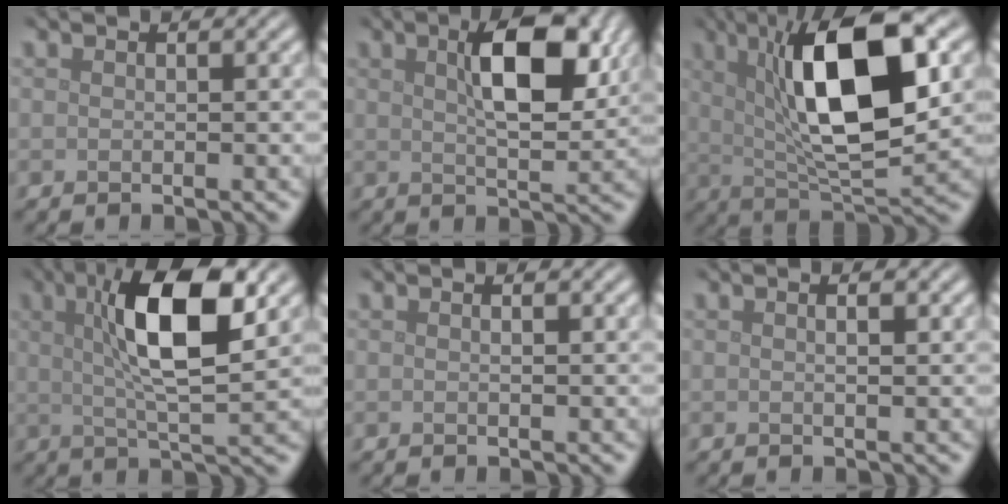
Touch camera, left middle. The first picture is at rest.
{"total": 7.2, "force": [2.5, 2.7, 6.2], "torque": [-0.102, 0.006, 0.041]}
{"total": 12.4, "force": [3.0, 4.1, 11.3], "torque": [-0.185, 0.010, 0.050]}
{"total": 9.4, "force": [2.7, 2.5, 8.6], "torque": [-0.143, 0.011, 0.043]}
{"total": 0.5, "force": [0.2, 0.0, 0.5], "torque": [-0.008, 0.003, 0.002]}
{"total": 1.2, "force": [0.4, 0.2, 1.1], "torque": [-0.014, -0.003, 0.004]}